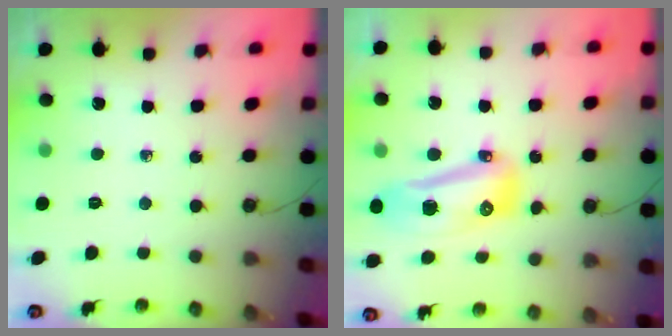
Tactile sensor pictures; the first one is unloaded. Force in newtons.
{"total": 18.8, "press": 15.6, "slide": 10.4}